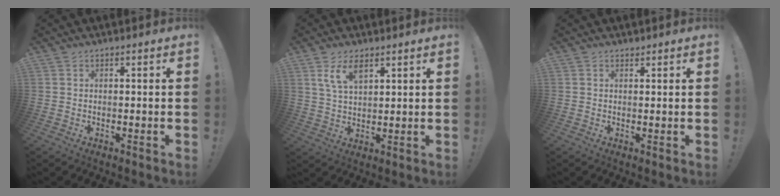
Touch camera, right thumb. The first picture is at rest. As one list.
[{"total": 7.5, "force": [4.3, 3.7, 4.9], "torque": [-0.097, -0.013, 0.078]}, {"total": 0.9, "force": [0.8, 0.3, -0.3], "torque": [0.015, -0.004, 0.015]}]